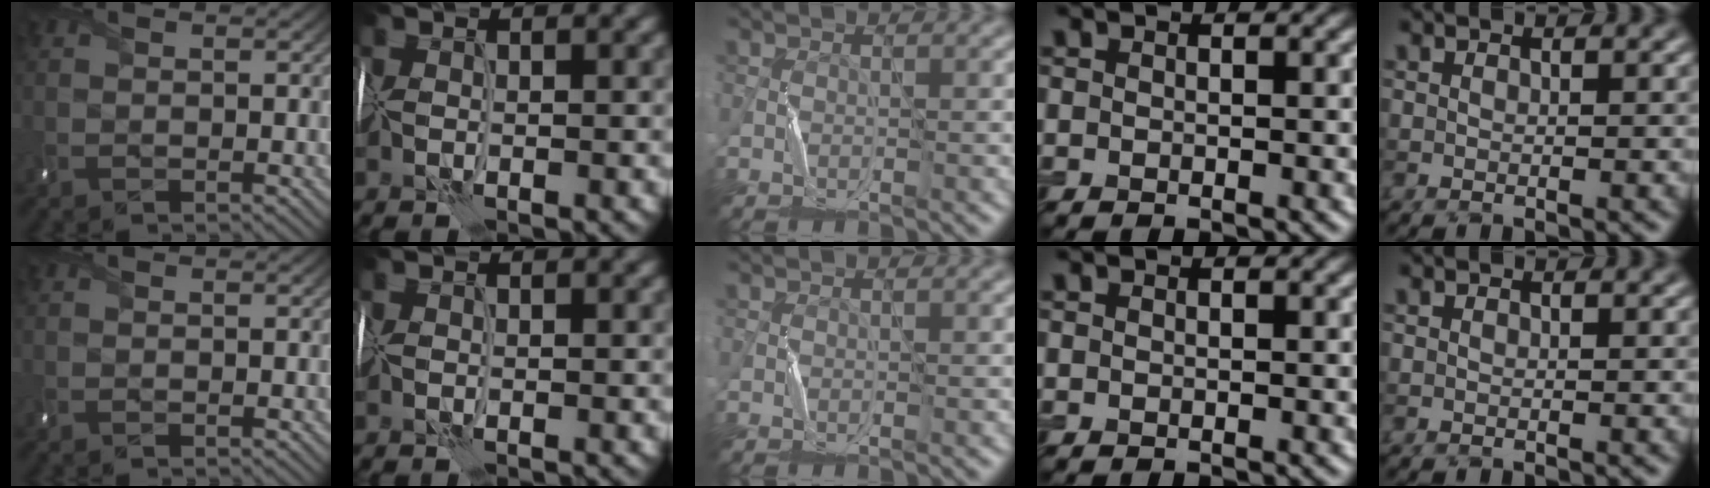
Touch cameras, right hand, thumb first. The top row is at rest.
{}